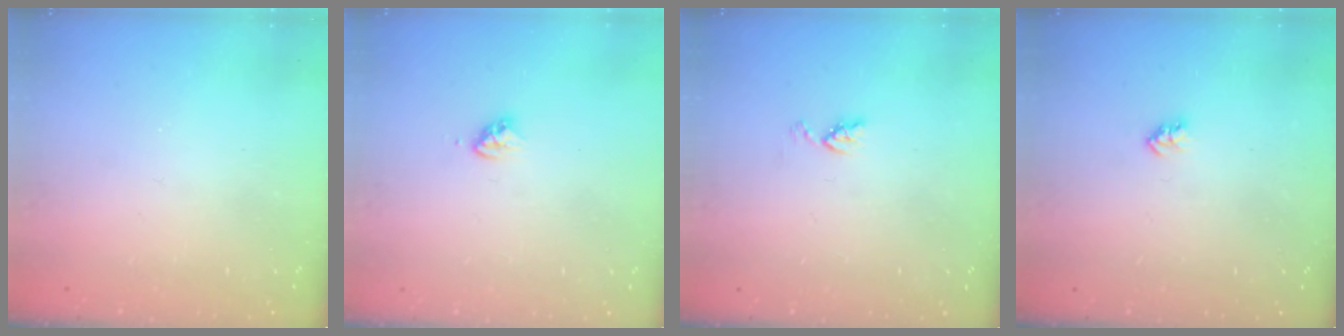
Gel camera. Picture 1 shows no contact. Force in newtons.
{"total": 3.3, "press": 3.3, "slide": 0.2}
{"total": 4.0, "press": 4.0, "slide": 0.6}
{"total": 2.6, "press": 2.6, "slide": 0.4}